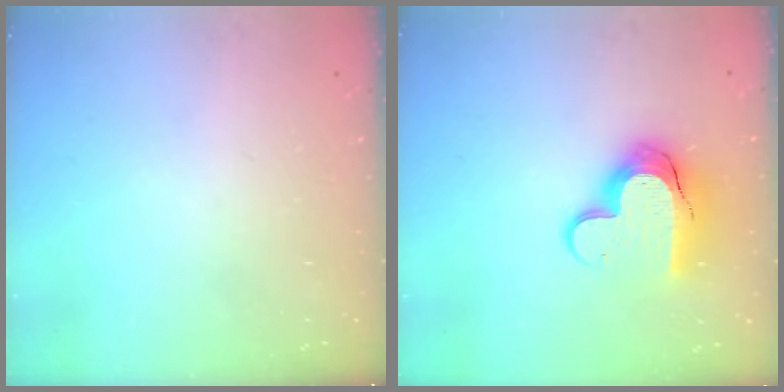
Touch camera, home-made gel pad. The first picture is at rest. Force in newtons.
{"total": 14.0, "press": 13.9, "slide": 0.7}